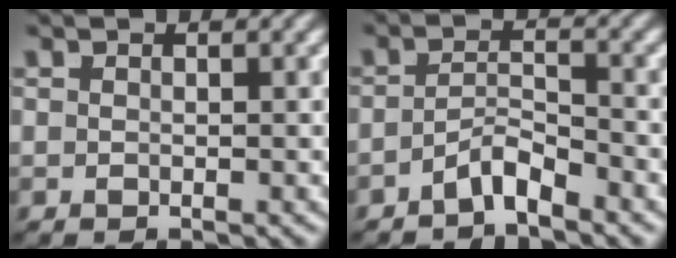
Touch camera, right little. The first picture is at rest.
{"total": 3.0, "force": [-2.6, 0.4, 1.4], "torque": [-0.015, -0.010, -0.042]}